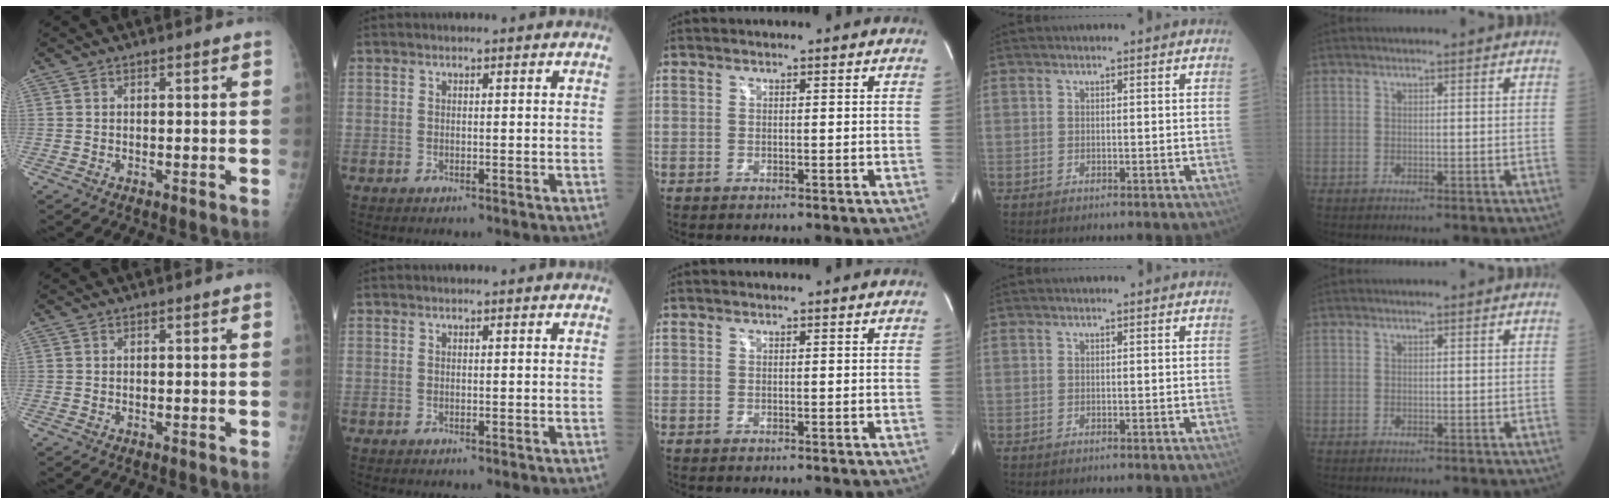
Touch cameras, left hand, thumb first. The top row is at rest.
{}